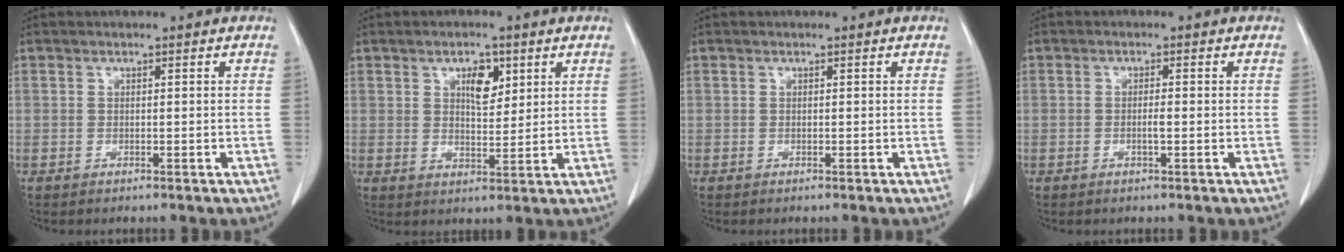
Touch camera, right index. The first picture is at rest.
{"total": 4.8, "force": [2.2, 2.2, 3.6], "torque": [-0.061, 0.001, 0.039]}
{"total": 0.0}
{"total": 1.5, "force": [-0.3, 0.1, 1.5], "torque": [-0.030, 0.000, -0.005]}